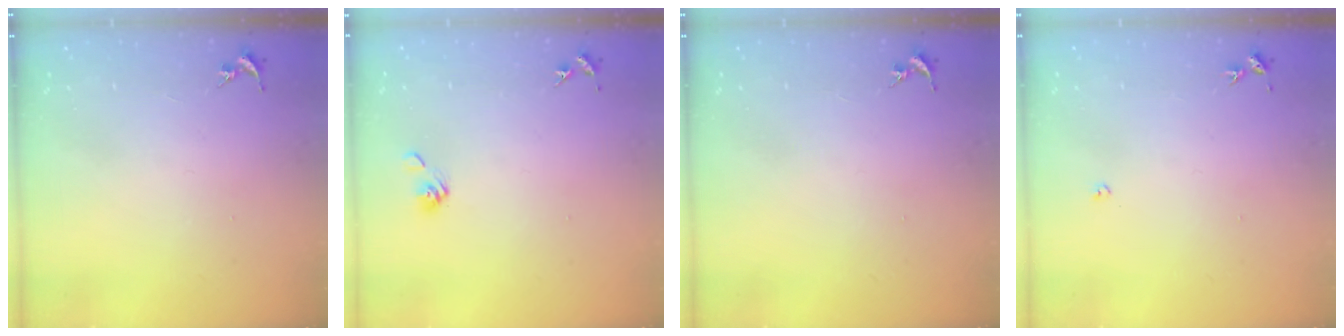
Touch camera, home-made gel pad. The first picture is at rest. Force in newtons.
{"total": 5.8, "press": 5.3, "slide": 2.3}
{"total": 0.0}
{"total": 2.7, "press": 2.7, "slide": 0.5}